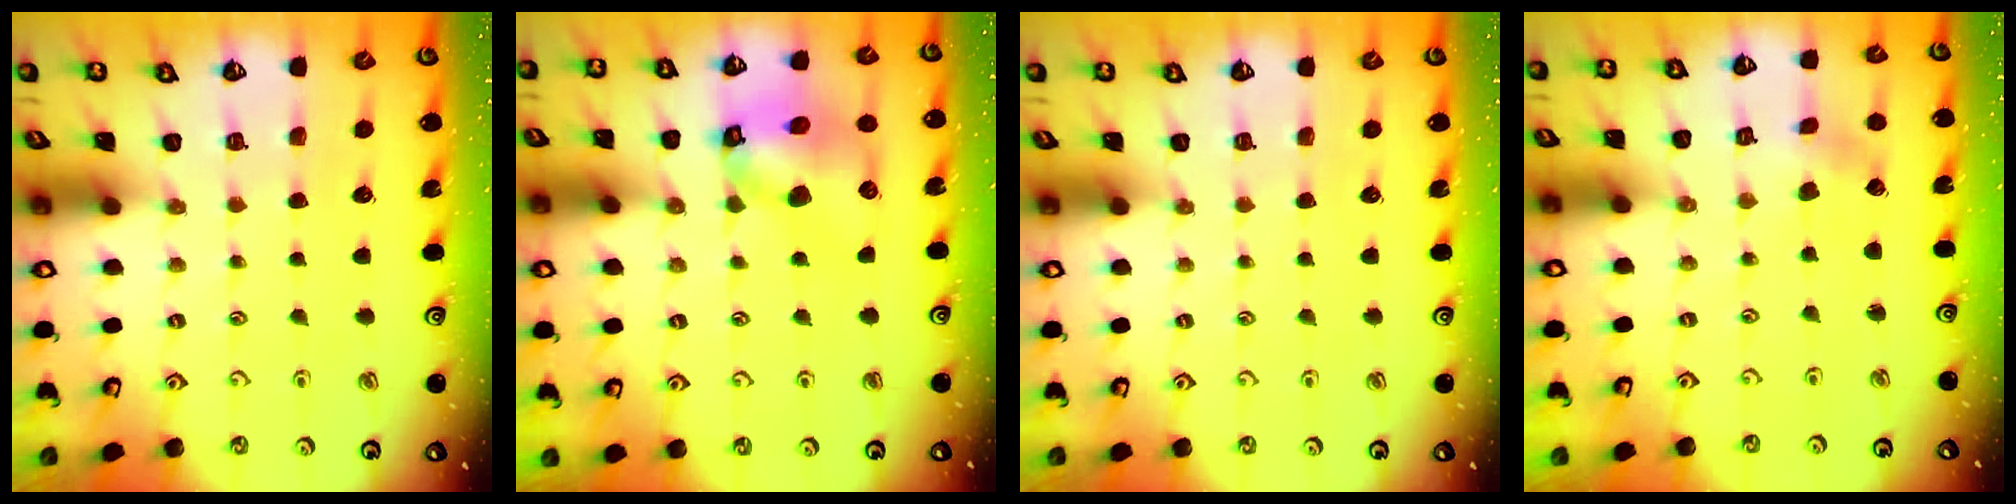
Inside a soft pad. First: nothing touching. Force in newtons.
{"total": 12.6, "press": 12.5, "slide": 1.6}
{"total": 0.0}
{"total": 1.8, "press": 1.8, "slide": 0.2}